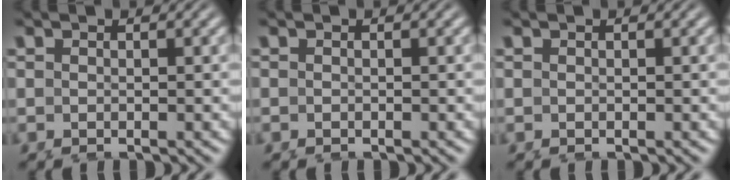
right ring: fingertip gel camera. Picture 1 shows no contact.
{"total": 0.0}
{"total": 0.0}